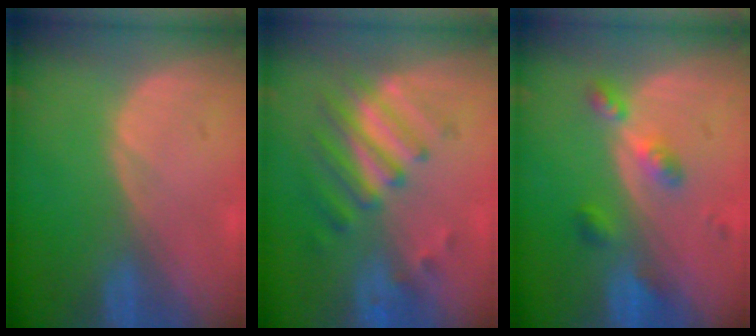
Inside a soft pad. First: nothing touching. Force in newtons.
{"total": 7.7, "press": 6.8, "slide": 3.5}
{"total": 4.6, "press": 4.4, "slide": 1.5}